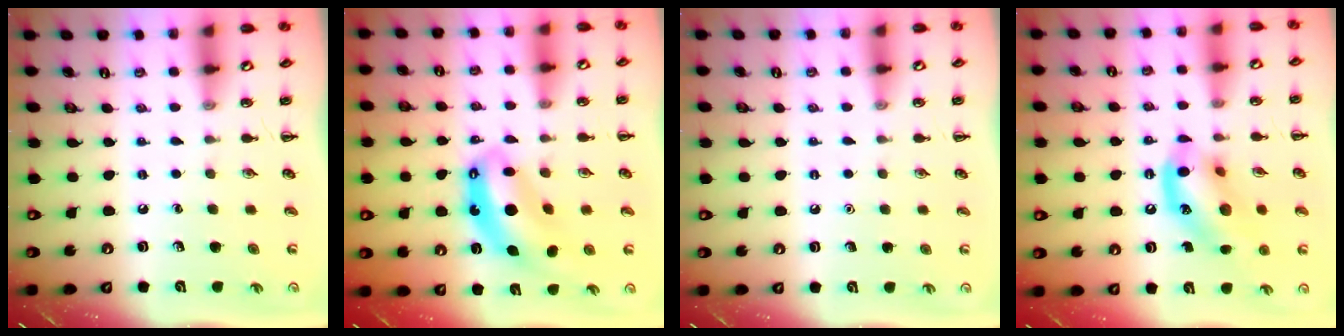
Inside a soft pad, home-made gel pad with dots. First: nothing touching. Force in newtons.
{"total": 10.6, "press": 10.2, "slide": 2.9}
{"total": 1.6, "press": 1.5, "slide": 0.1}
{"total": 13.3, "press": 12.9, "slide": 3.1}